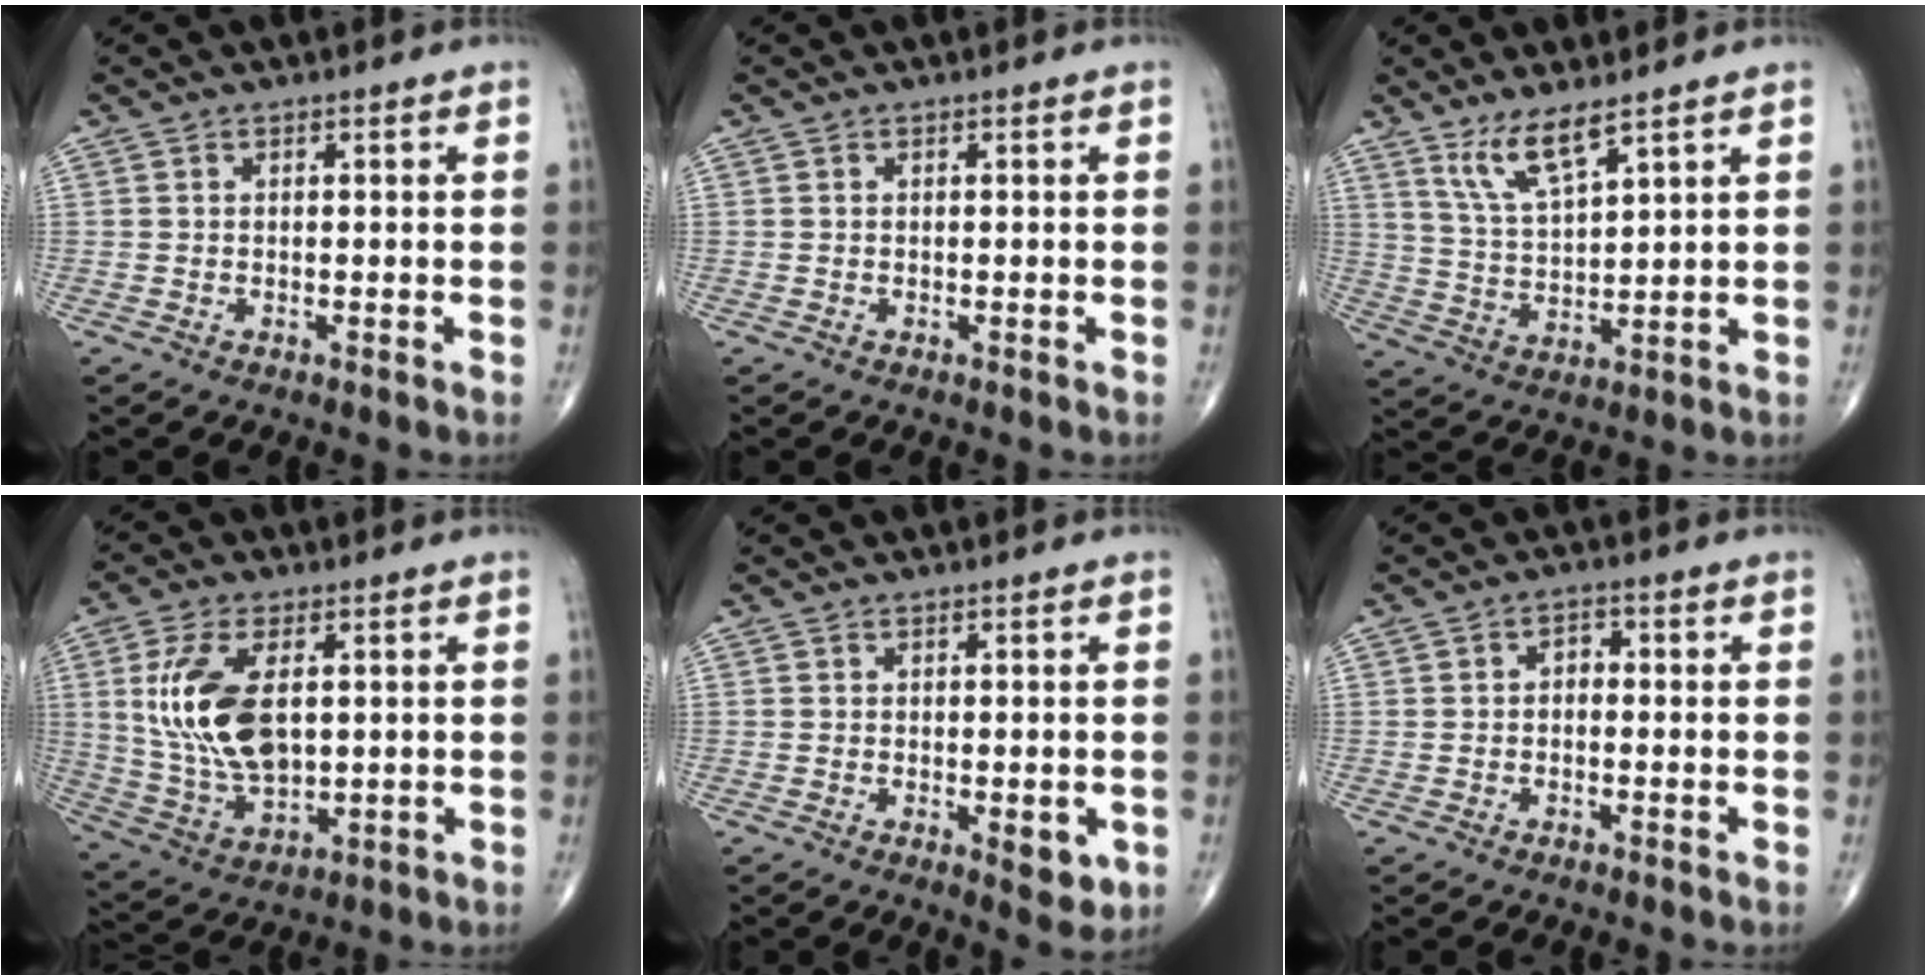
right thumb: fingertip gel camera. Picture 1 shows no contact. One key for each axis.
{"total": 0.0}
{"total": 7.6, "fx": 5.3, "fy": 1.6, "fz": 5.2, "tx": -0.102, "ty": -0.037, "tz": 0.112}
{"total": 14.8, "fx": 2.6, "fy": 7.9, "fz": 12.3, "tx": -0.245, "ty": -0.010, "tz": 0.061}
{"total": 4.4, "fx": -1.1, "fy": 1.9, "fz": 3.8, "tx": -0.036, "ty": -0.008, "tz": -0.011}
{"total": 2.2, "fx": -0.3, "fy": 1.5, "fz": 1.5, "tx": -0.015, "ty": 0.012, "tz": -0.012}